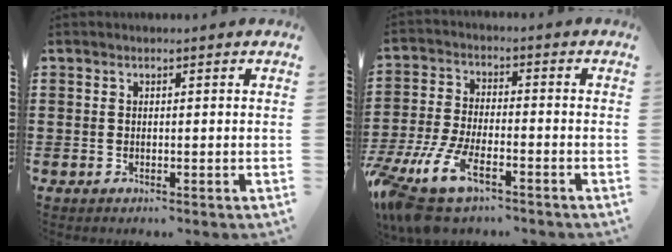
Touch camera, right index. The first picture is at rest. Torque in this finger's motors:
{"motor_torque": [1.09, 1.05, 1.05, 0.21]}